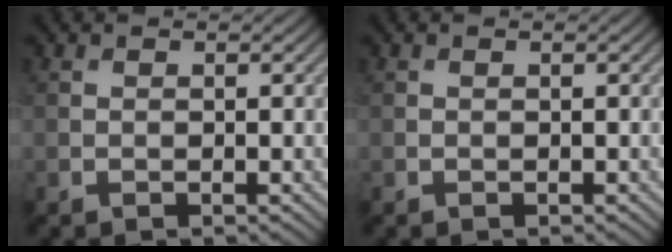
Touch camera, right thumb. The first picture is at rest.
{"total": 0.0}